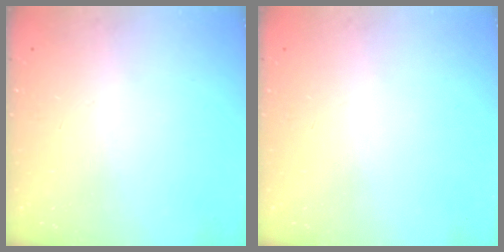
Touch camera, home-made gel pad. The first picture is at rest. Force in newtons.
{"total": 0.0}